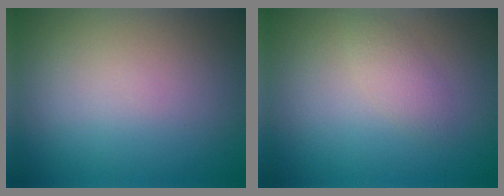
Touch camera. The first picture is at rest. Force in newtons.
{"total": 1.6, "press": 1.6, "slide": 0.1}